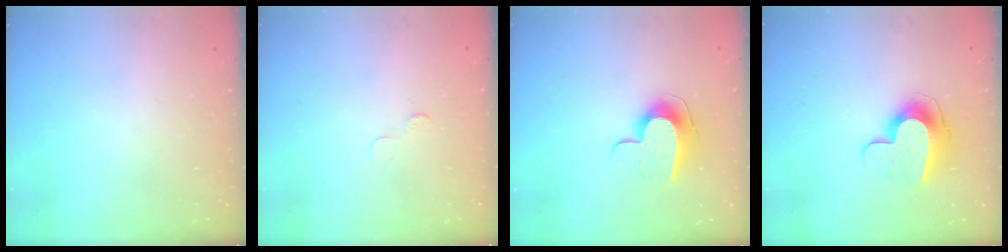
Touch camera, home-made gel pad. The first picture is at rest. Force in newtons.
{"total": 2.1, "press": 2.1, "slide": 0.2}
{"total": 10.0, "press": 10.0, "slide": 0.4}
{"total": 11.4, "press": 11.3, "slide": 1.0}